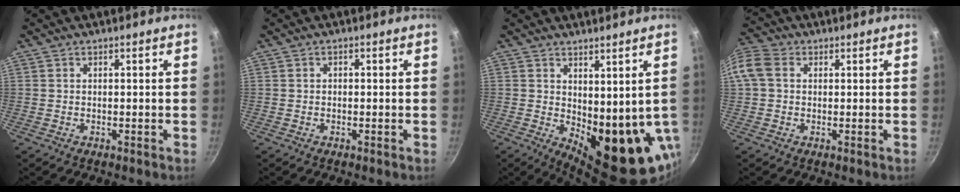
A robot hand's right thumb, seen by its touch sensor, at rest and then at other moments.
{"total": 0.6, "force": [-0.2, 0.5, 0.2], "torque": [-0.003, 0.004, -0.002]}
{"total": 14.3, "force": [0.4, 7.0, 12.4], "torque": [-0.135, -0.032, 0.027]}
{"total": 9.7, "force": [1.7, 7.7, 5.7], "torque": [-0.134, 0.029, 0.018]}